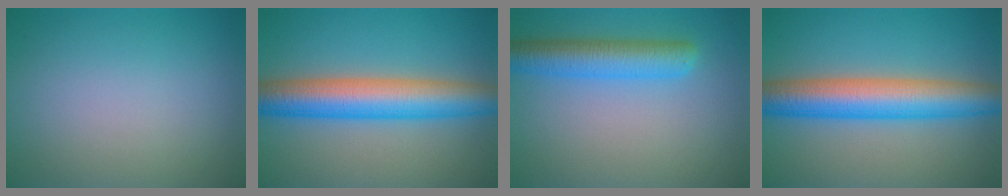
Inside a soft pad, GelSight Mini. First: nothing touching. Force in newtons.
{"total": 8.2, "press": 8.2, "slide": 0.3}
{"total": 5.0, "press": 5.0, "slide": 0.3}
{"total": 8.2, "press": 8.2, "slide": 0.3}